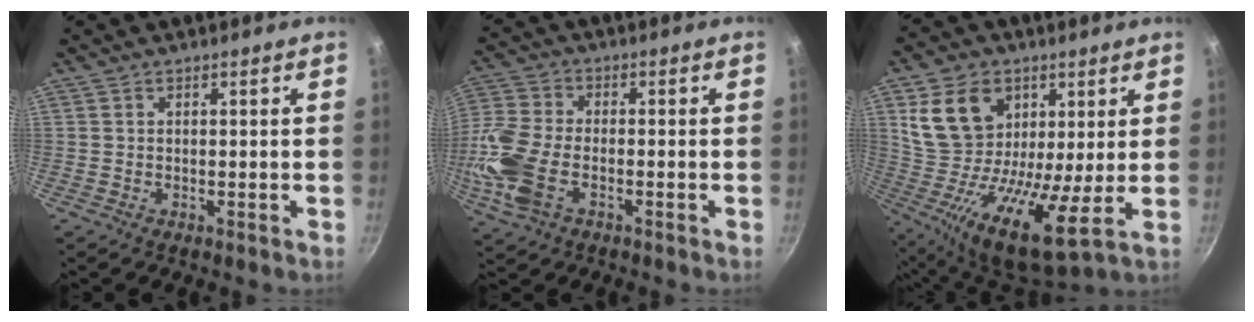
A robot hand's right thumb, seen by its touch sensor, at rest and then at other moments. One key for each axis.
{"total": 13.2, "fx": -3.8, "fy": 7.7, "fz": 10.0, "tx": -0.225, "ty": 0.015, "tz": -0.089}
{"total": 19.6, "fx": 6.6, "fy": 12.2, "fz": 13.8, "tx": -0.245, "ty": -0.017, "tz": 0.111}